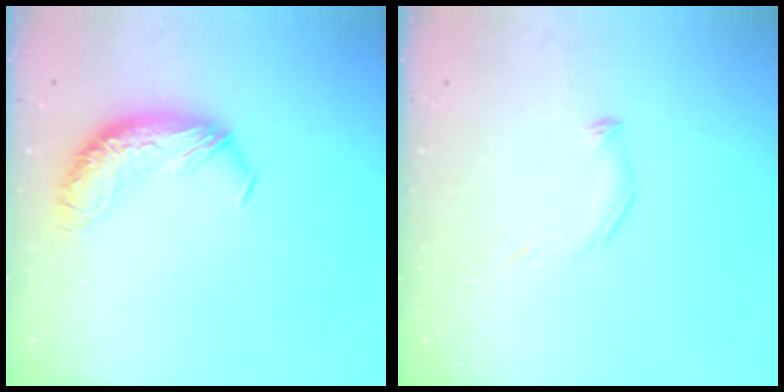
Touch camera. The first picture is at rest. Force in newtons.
{"total": 5.7, "press": 5.7, "slide": 0.6}